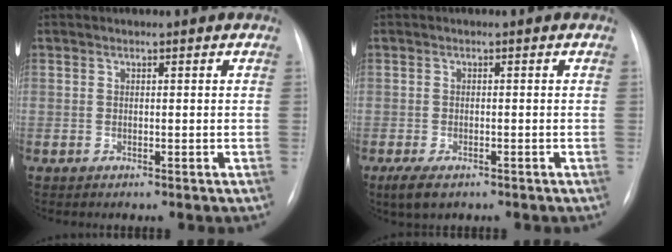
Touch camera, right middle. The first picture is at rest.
{"total": 3.6, "force": [-2.2, 1.5, 2.3], "torque": [-0.049, -0.008, -0.032]}